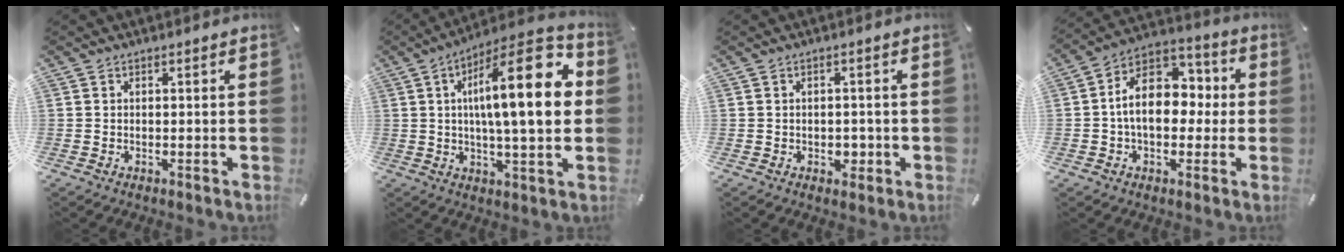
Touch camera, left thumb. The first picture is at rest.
{"total": 21.4, "force": [3.9, 6.1, 20.2], "torque": [-0.319, -0.014, 0.047]}
{"total": 2.8, "force": [-0.7, 2.3, 1.4], "torque": [-0.018, -0.002, -0.016]}
{"total": 13.7, "force": [-0.2, 9.8, 9.6], "torque": [-0.163, 0.006, -0.003]}